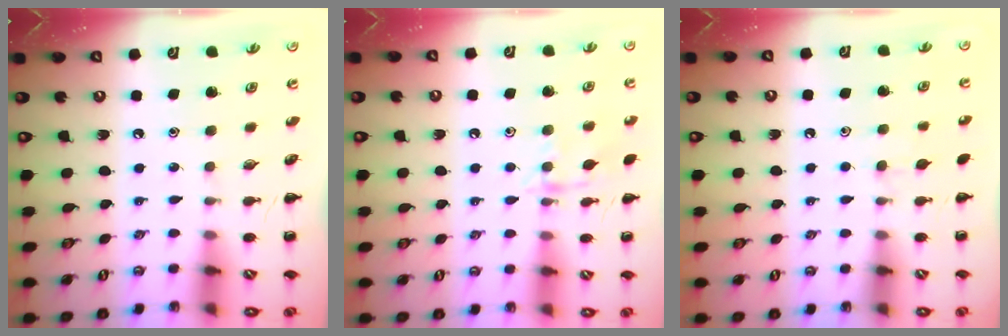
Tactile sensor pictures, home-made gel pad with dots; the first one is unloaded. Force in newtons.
{"total": 9.6, "press": 9.5, "slide": 0.8}
{"total": 3.7, "press": 3.3, "slide": 1.5}